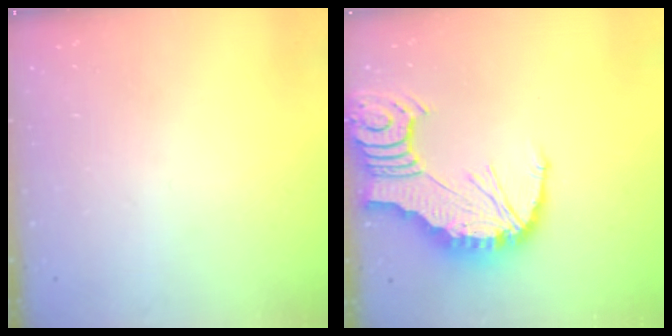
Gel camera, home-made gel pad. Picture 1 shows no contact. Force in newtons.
{"total": 7.8, "press": 7.7, "slide": 0.9}